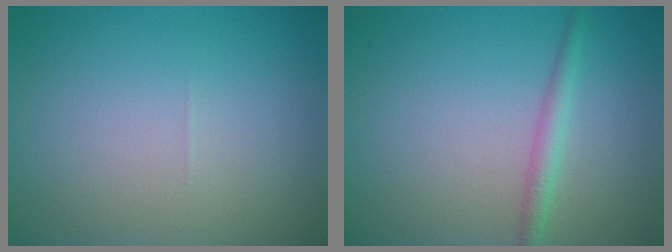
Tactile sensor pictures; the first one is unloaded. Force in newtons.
{"total": 1.8, "press": 1.8, "slide": 0.0}